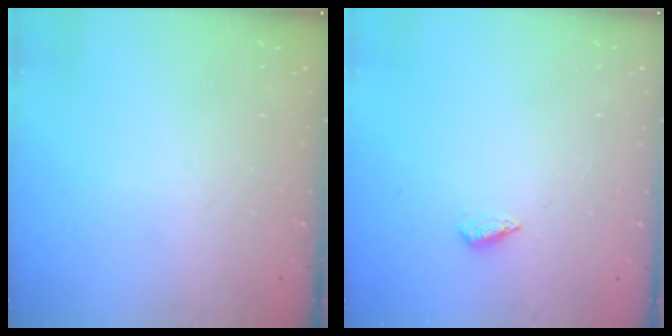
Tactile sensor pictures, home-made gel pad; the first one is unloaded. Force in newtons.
{"total": 2.1, "press": 1.9, "slide": 0.8}